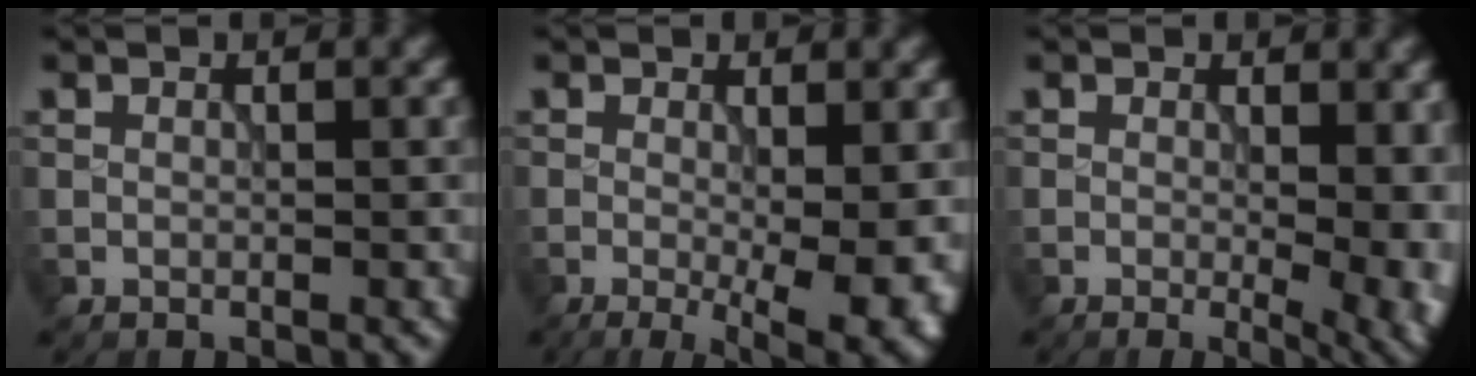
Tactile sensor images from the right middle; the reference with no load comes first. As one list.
[{"total": 8.1, "force": [-1.7, 3.0, 7.3], "torque": [-0.094, -0.015, -0.020]}, {"total": 6.6, "force": [-0.5, 3.1, 5.8], "torque": [-0.053, -0.008, -0.004]}]